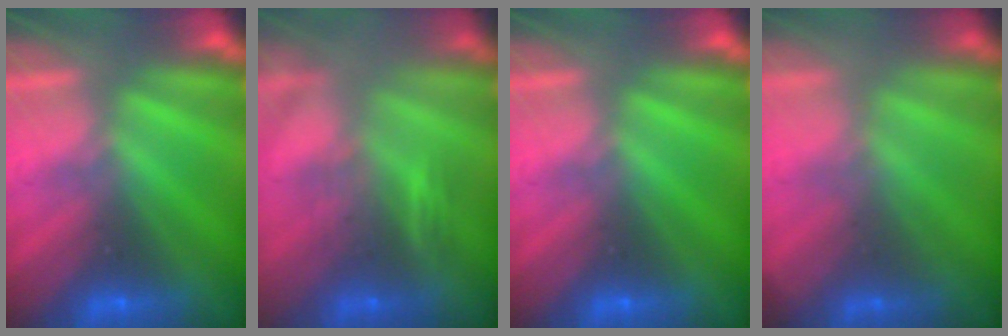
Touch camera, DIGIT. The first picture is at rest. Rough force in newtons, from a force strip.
{"total": 3.7}
{"total": 0.0}
{"total": 1.8}